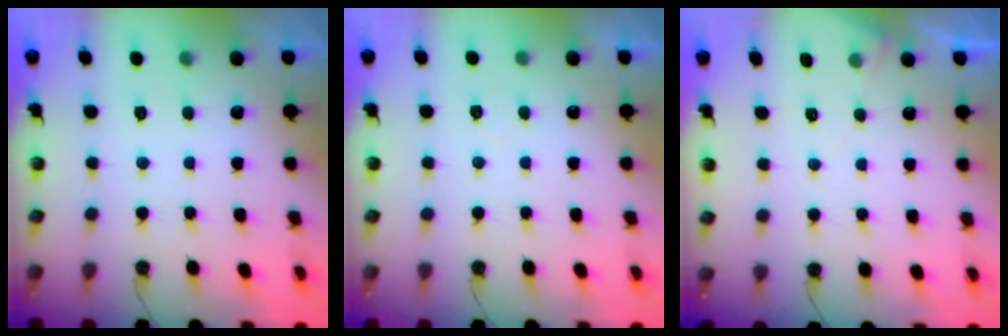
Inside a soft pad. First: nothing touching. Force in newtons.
{"total": 3.2, "press": 3.1, "slide": 0.6}
{"total": 3.8, "press": 3.8, "slide": 0.5}